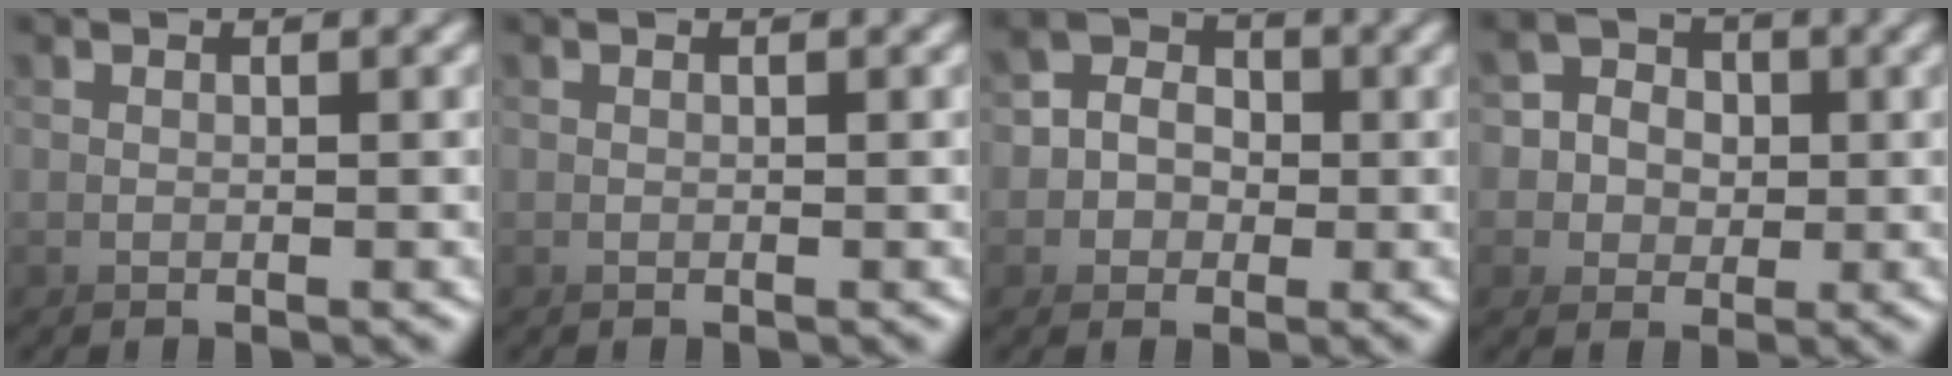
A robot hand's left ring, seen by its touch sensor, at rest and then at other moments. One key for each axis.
{"total": 0.0}
{"total": 3.0, "fx": -0.6, "fy": 2.4, "fz": -1.7, "tx": 0.016, "ty": -0.012, "tz": -0.010}
{"total": 3.7, "fx": 0.3, "fy": 3.5, "fz": -1.1, "tx": 0.008, "ty": -0.014, "tz": 0.005}